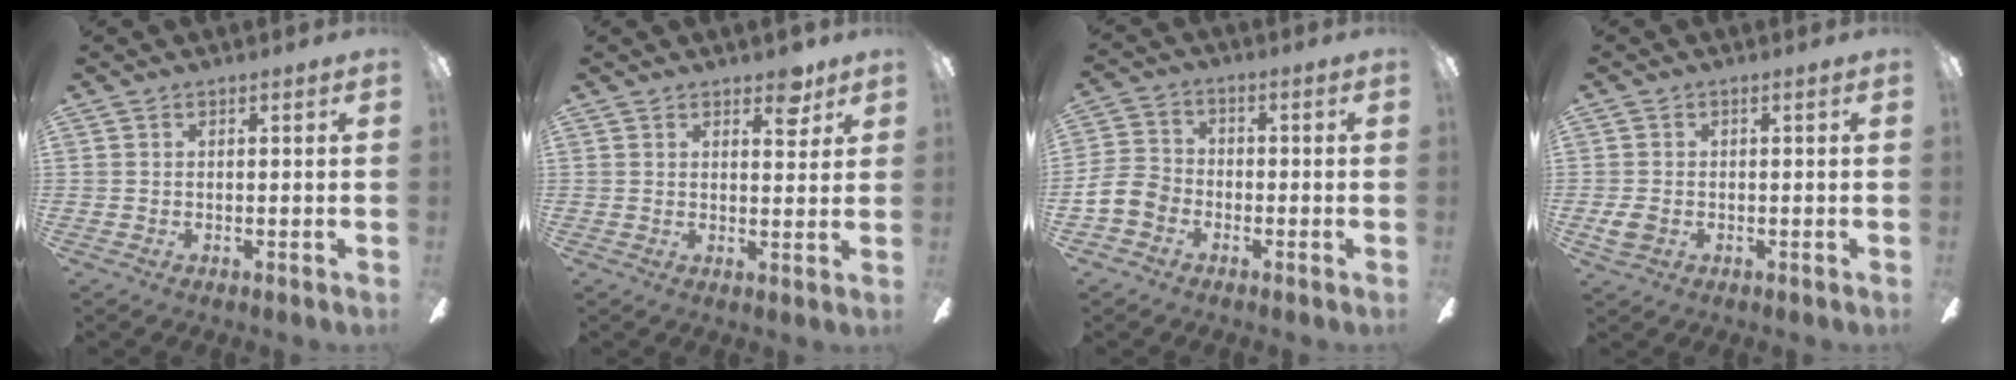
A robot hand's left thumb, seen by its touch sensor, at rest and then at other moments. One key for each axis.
{"total": 5.0, "fx": 3.4, "fy": 2.5, "fz": 2.6, "tx": -0.018, "ty": -0.015, "tz": 0.055}
{"total": 7.1, "fx": -3.2, "fy": 5.4, "fz": 3.2, "tx": -0.085, "ty": 0.022, "tz": -0.064}
{"total": 3.1, "fx": -1.0, "fy": 2.1, "fz": 2.0, "tx": -0.045, "ty": 0.001, "tz": -0.020}